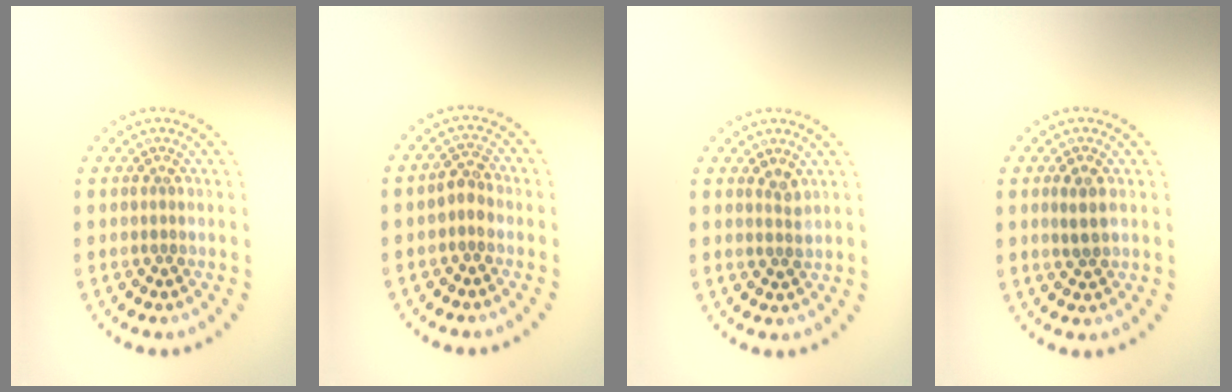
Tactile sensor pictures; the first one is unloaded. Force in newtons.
{"total": 1.9, "press": 1.7, "slide": 0.7}
{"total": 1.0, "press": 0.9, "slide": 0.6}
{"total": 1.3, "press": 1.2, "slide": 0.6}